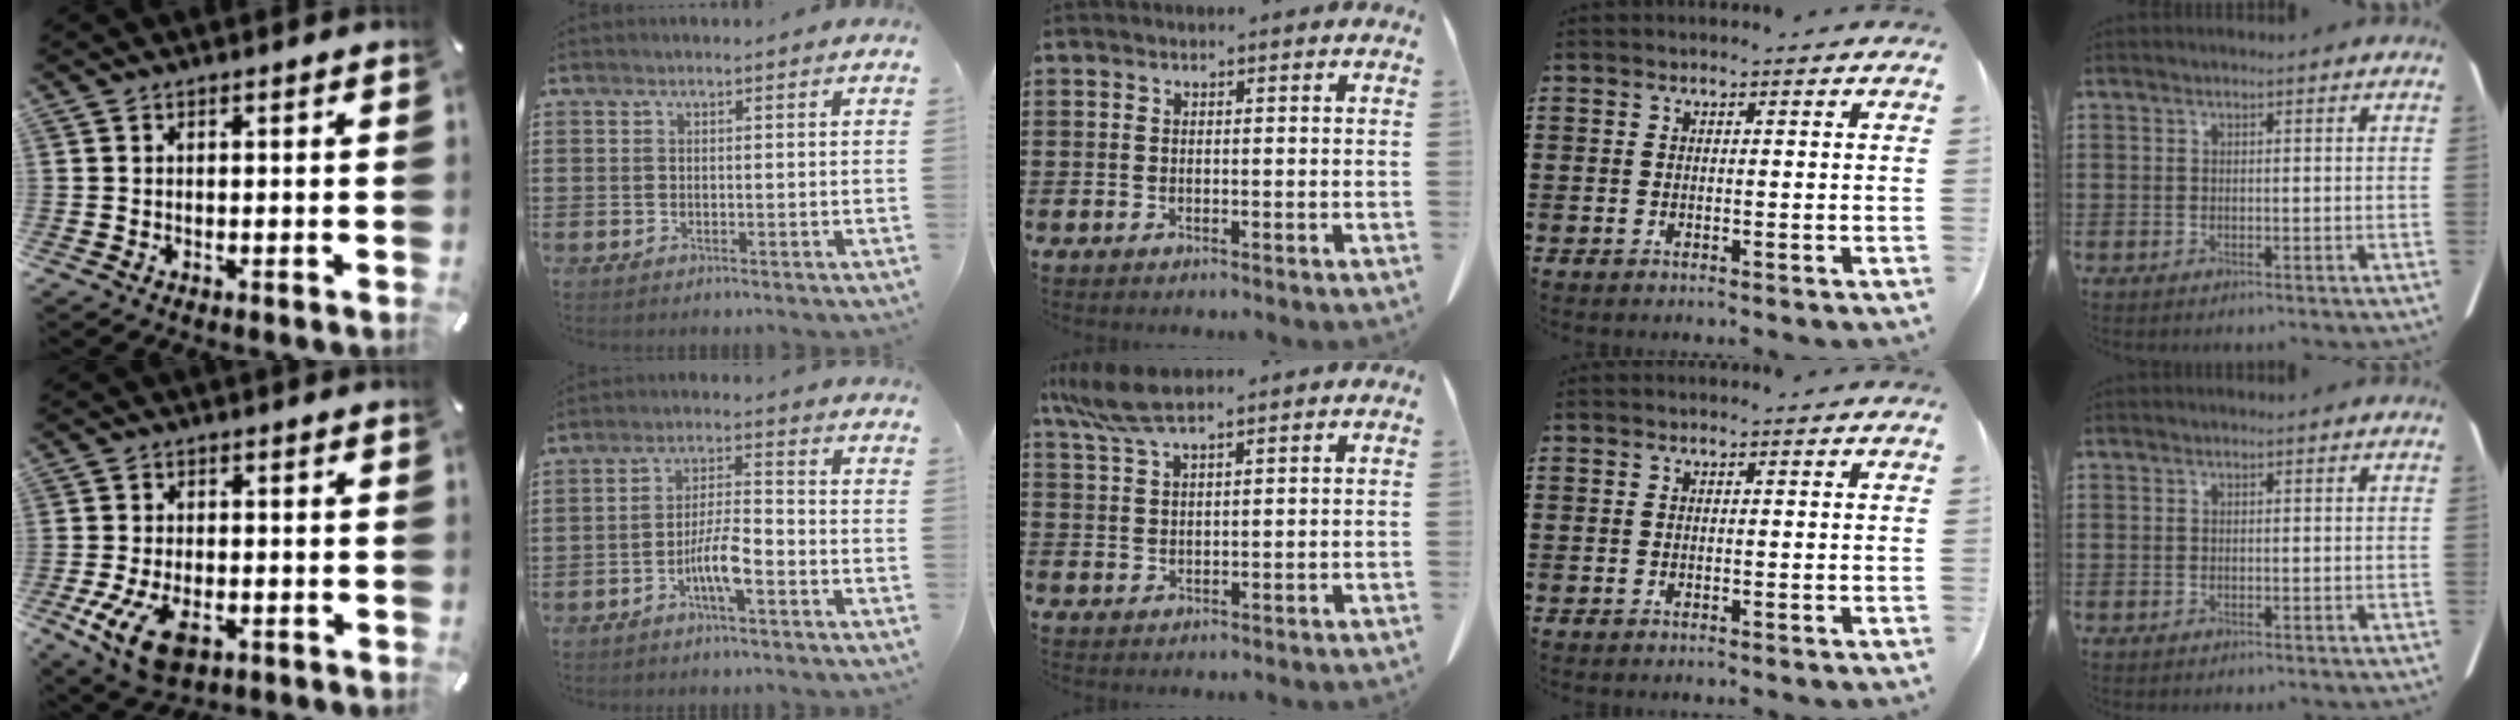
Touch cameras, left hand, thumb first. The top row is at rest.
{"thumb": {"total": 9.5, "force": [-3.5, 5.7, 6.8], "torque": [-0.147, -0.004, -0.062]}, "index": {"total": 6.0, "force": [-3.0, 1.3, 5.1], "torque": [-0.104, 0.001, -0.059]}, "middle": {"total": 6.2, "force": [4.5, 1.1, 4.1], "torque": [-0.099, -0.006, 0.081]}}